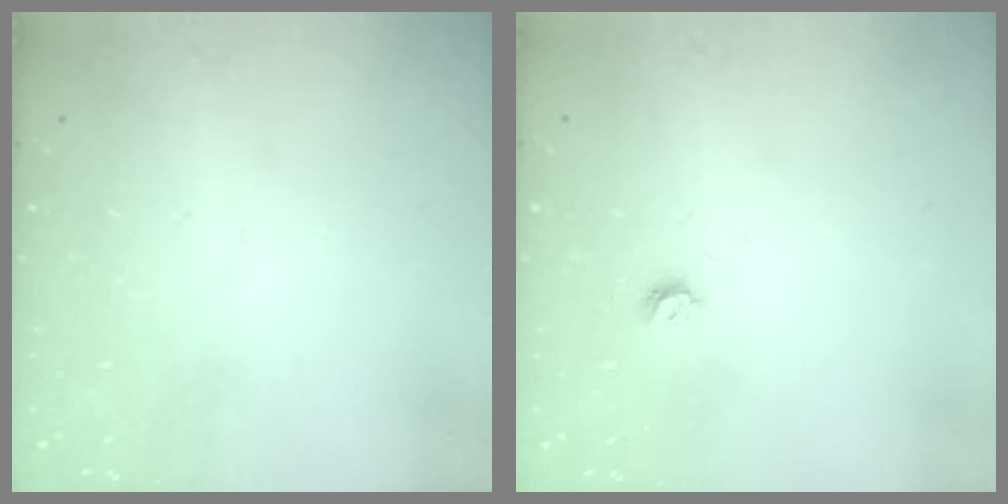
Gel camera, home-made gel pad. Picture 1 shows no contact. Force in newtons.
{"total": 3.9, "press": 3.8, "slide": 0.7}